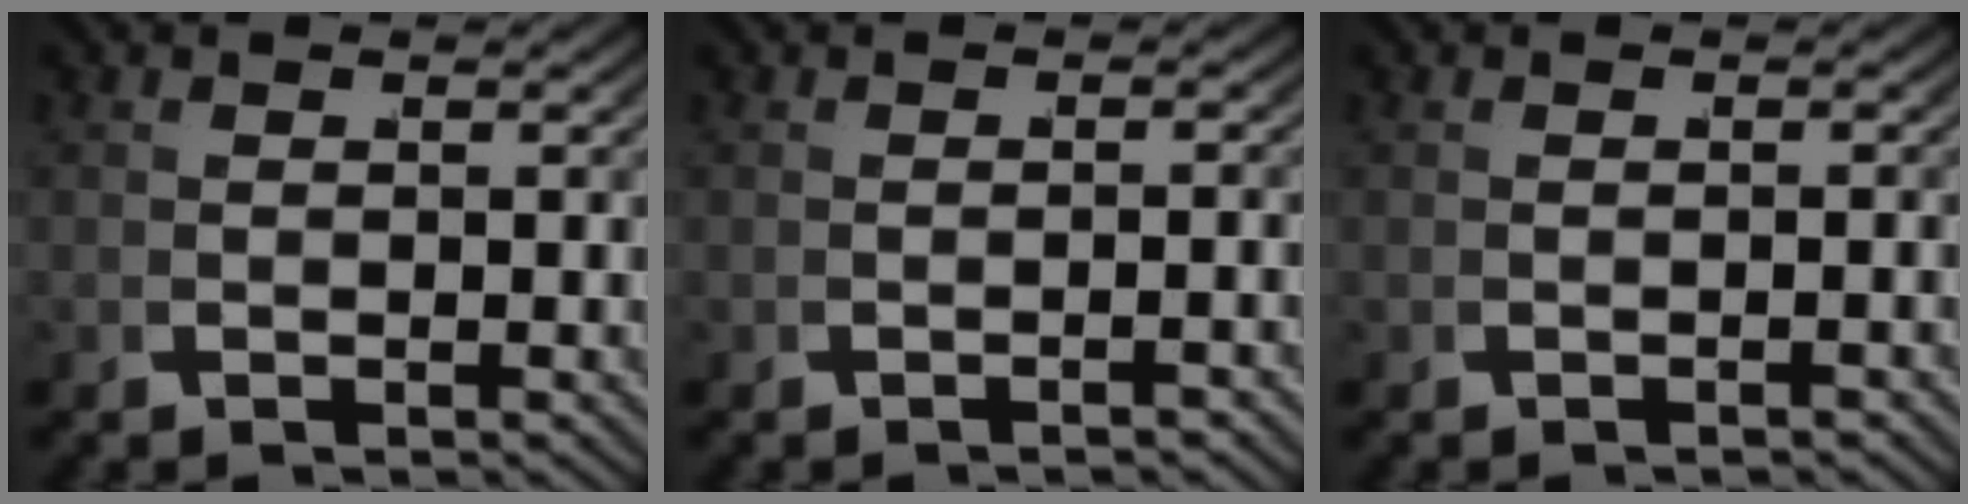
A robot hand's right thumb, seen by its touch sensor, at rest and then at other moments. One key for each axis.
{"total": 0.9, "fx": -0.9, "fy": -0.1, "fz": 0.4, "tx": -0.008, "ty": 0.006, "tz": -0.015}
{"total": 0.6, "fx": -0.6, "fy": 0.0, "fz": 0.2, "tx": -0.005, "ty": 0.004, "tz": -0.009}